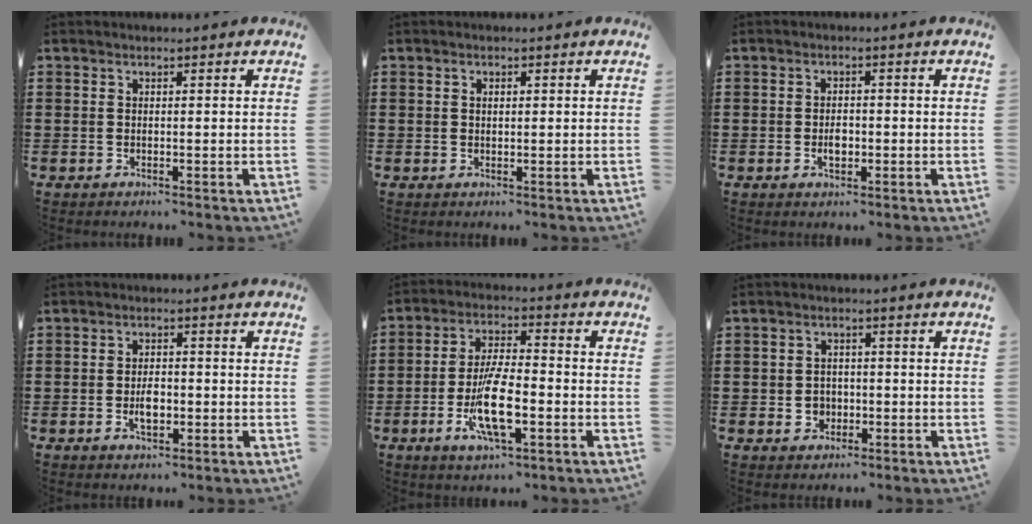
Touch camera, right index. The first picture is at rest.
{"total": 0.7, "force": [0.1, 0.3, 0.6], "torque": [-0.014, 0.001, 0.002]}
{"total": 2.2, "force": [-0.4, 1.3, 1.8], "torque": [-0.033, 0.003, -0.007]}
{"total": 3.3, "force": [-0.7, 1.7, 2.7], "torque": [-0.056, -0.001, -0.013]}
{"total": 10.2, "force": [-3.0, 3.4, 9.2], "torque": [-0.187, -0.011, -0.054]}
{"total": 2.6, "force": [-0.8, 2.3, 0.9], "torque": [-0.026, 0.002, -0.018]}